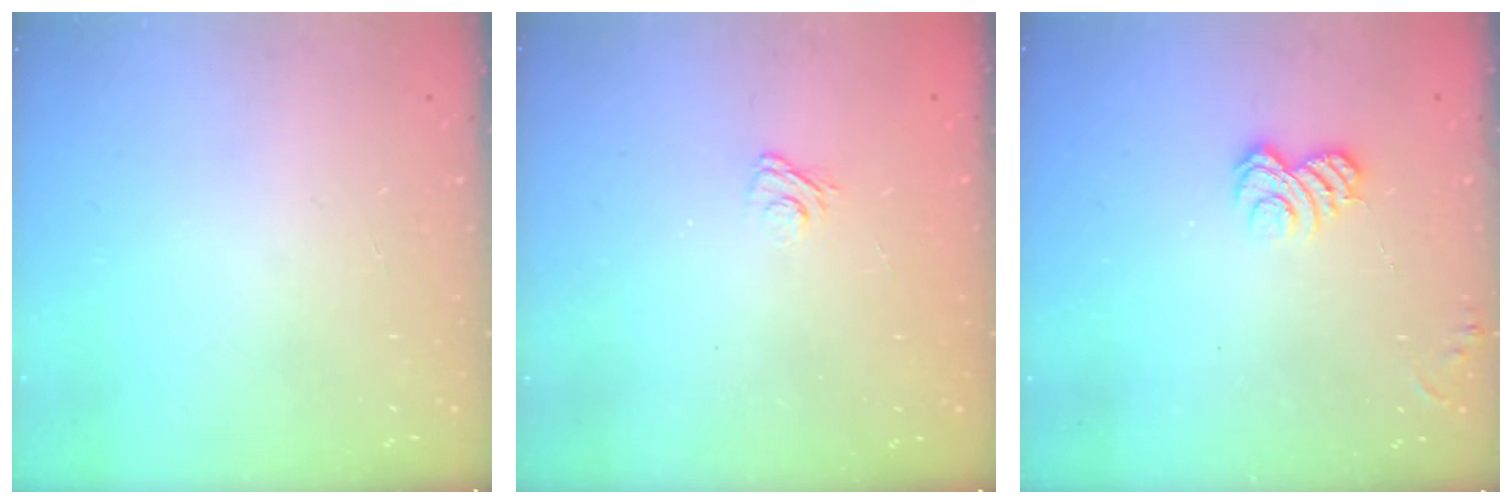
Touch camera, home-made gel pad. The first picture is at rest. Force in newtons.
{"total": 2.9, "press": 2.6, "slide": 1.2}
{"total": 4.7, "press": 4.5, "slide": 1.3}